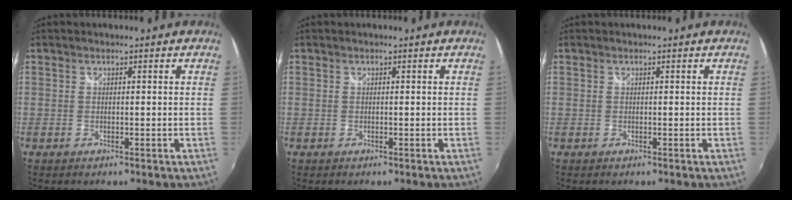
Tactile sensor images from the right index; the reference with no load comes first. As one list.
[{"total": 0.0}, {"total": 0.0}]